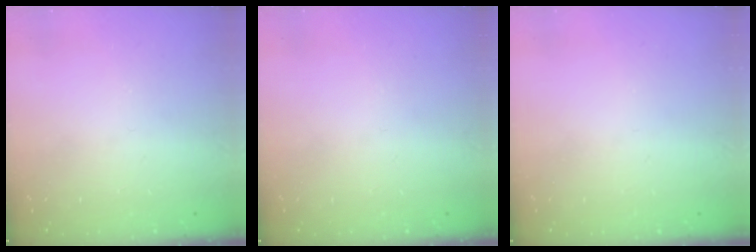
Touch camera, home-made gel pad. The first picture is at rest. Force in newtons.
{"total": 0.0}
{"total": 0.0}